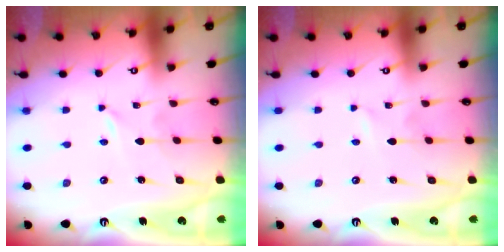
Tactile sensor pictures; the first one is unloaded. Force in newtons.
{"total": 0.0}